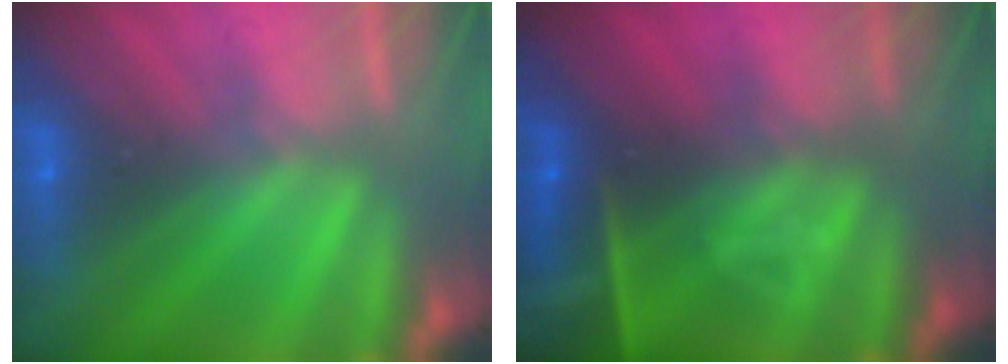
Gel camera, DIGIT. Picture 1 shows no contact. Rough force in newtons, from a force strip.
{"total": 9.1}